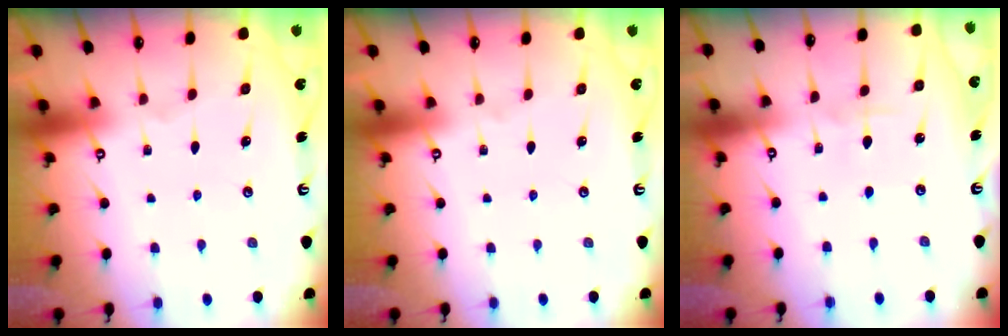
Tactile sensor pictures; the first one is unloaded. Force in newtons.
{"total": 0.0}
{"total": 2.4, "press": 2.4, "slide": 0.3}